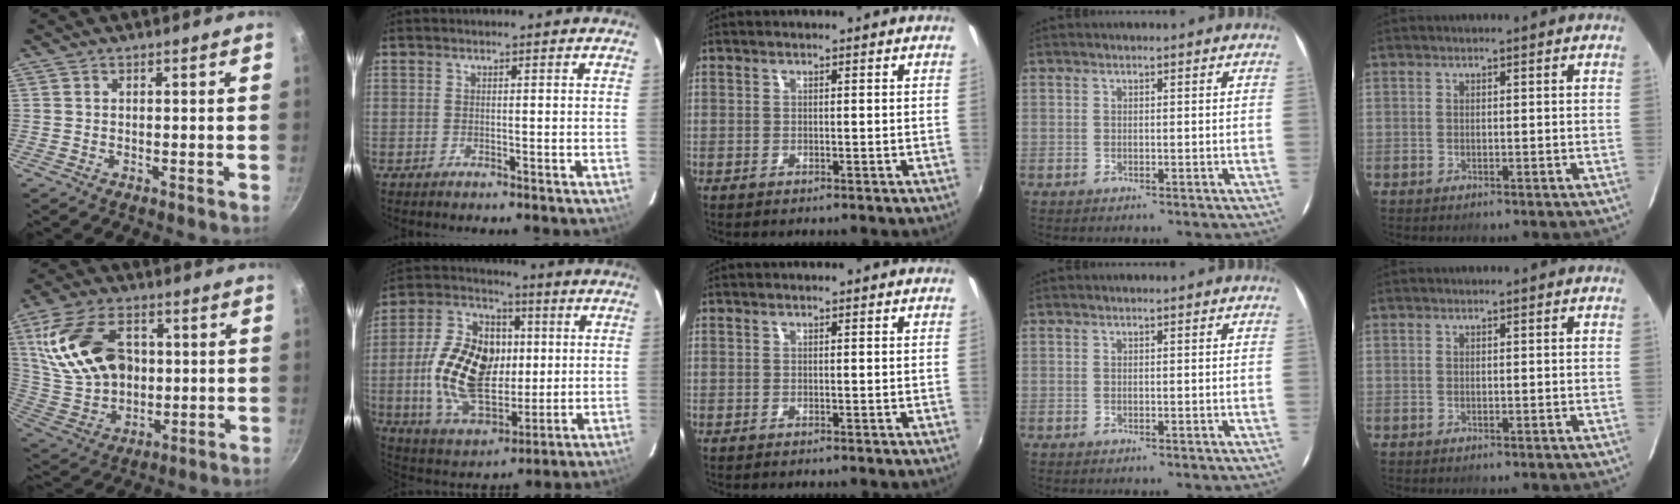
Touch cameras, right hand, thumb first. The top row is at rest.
{"thumb": {"total": 19.5, "force": [4.0, 13.4, 13.7], "torque": [-0.243, -0.002, 0.090]}, "index": {"total": 18.6, "force": [0.1, 11.9, 14.3], "torque": [-0.298, 0.017, 0.014]}}